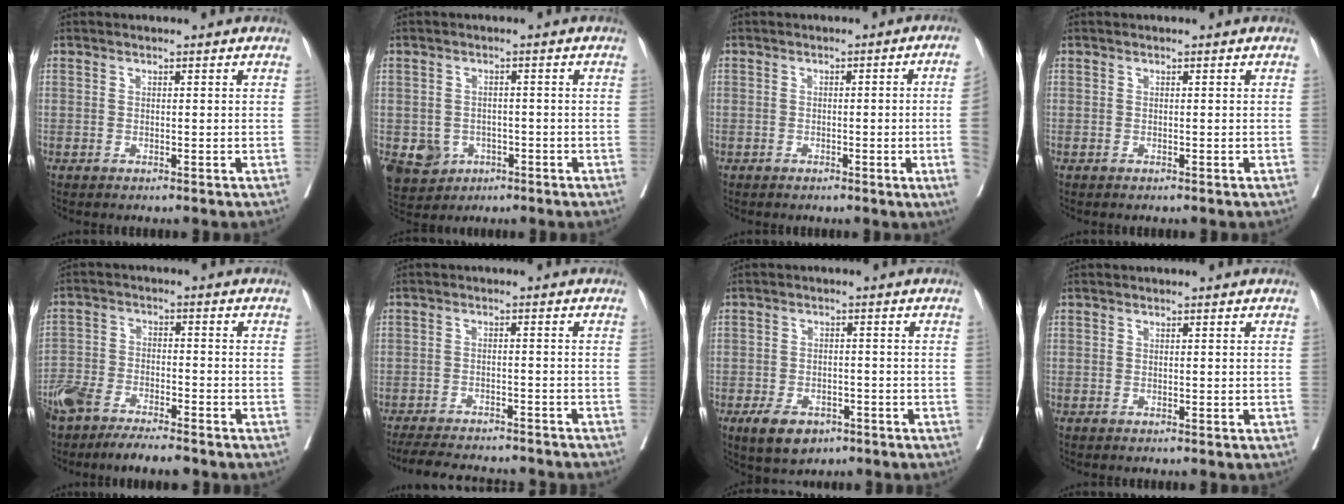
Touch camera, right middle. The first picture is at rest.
{"total": 6.5, "force": [-2.7, 5.5, 1.9], "torque": [-0.037, 0.002, -0.033]}
{"total": 7.0, "force": [-1.1, -1.7, 6.7], "torque": [-0.075, -0.010, -0.013]}
{"total": 0.0}
{"total": 11.5, "force": [-9.3, 2.9, 6.2], "torque": [-0.110, -0.011, -0.157]}
{"total": 15.3, "force": [-13.7, 3.3, 5.8], "torque": [-0.115, -0.014, -0.178]}
{"total": 6.0, "force": [-3.7, 3.4, 3.3], "torque": [-0.057, -0.002, -0.053]}
{"total": 0.0}